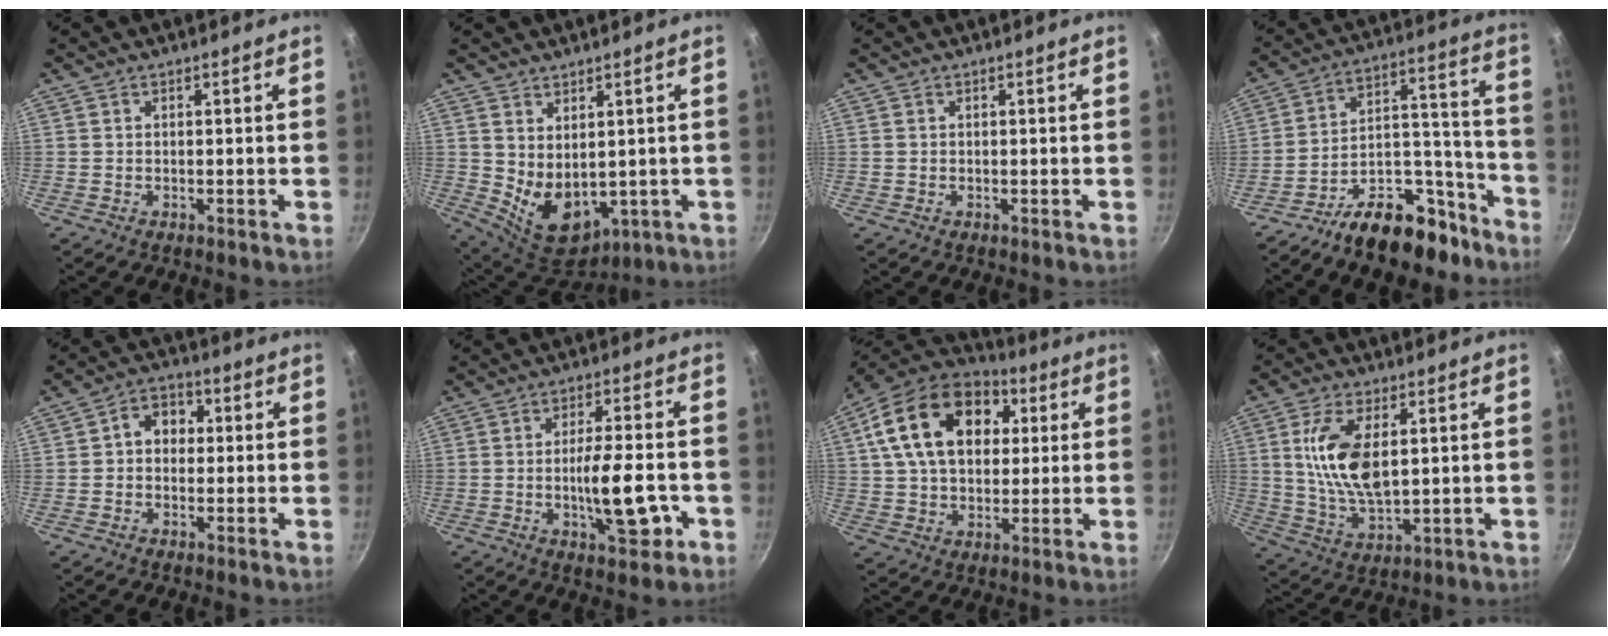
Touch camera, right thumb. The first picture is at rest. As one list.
[{"total": 9.9, "force": [1.4, 6.5, 7.3], "torque": [-0.102, -0.036, 0.054]}, {"total": 0.0}, {"total": 18.1, "force": [-13.3, 8.5, 8.9], "torque": [-0.087, 0.127, -0.205]}, {"total": 6.2, "force": [0.5, 5.0, 3.5], "torque": [-0.022, 0.014, -0.006]}, {"total": 10.5, "force": [-2.9, 3.4, 9.5], "torque": [-0.129, 0.015, -0.042]}, {"total": 21.9, "force": [6.2, 14.8, 14.8], "torque": [-0.239, 0.012, 0.095]}, {"total": 12.8, "force": [2.8, 6.2, 10.9], "torque": [-0.202, -0.013, 0.060]}]